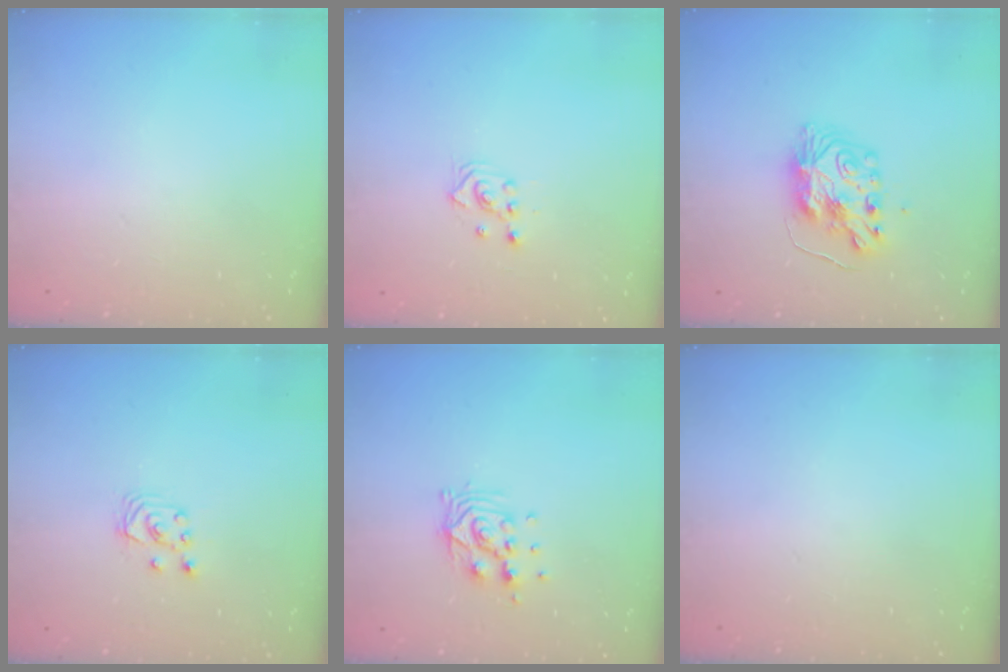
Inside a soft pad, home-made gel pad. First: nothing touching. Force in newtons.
{"total": 2.5, "press": 2.5, "slide": 0.3}
{"total": 9.1, "press": 9.0, "slide": 0.9}
{"total": 3.0, "press": 3.0, "slide": 0.3}
{"total": 9.3, "press": 9.3, "slide": 0.6}
{"total": 0.0}